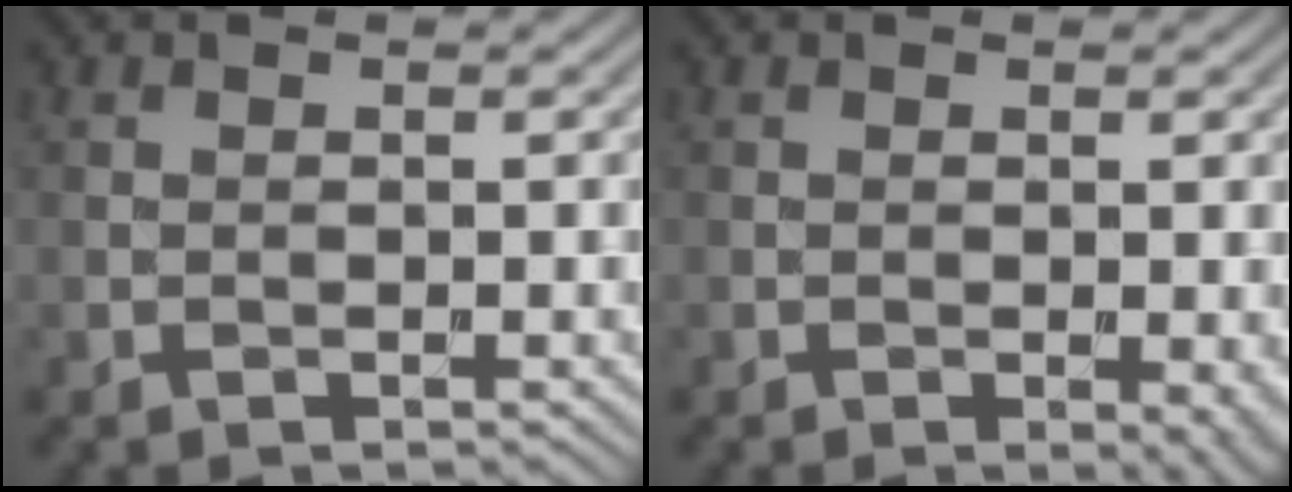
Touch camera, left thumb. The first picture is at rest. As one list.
[{"total": 1.4, "force": [-0.3, 0.3, 1.4], "torque": [-0.015, -0.005, -0.003]}]